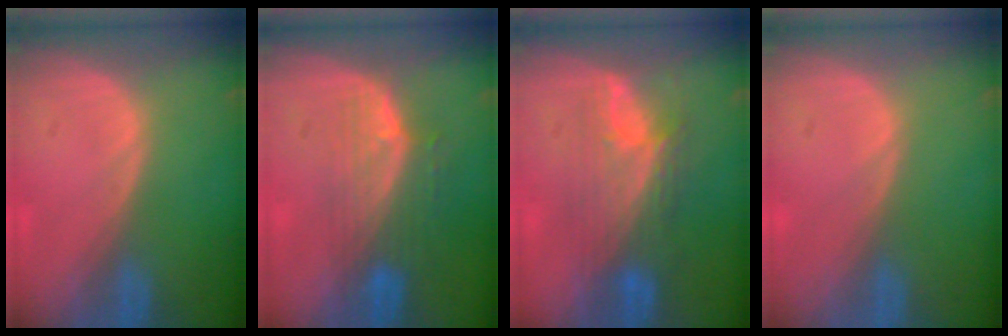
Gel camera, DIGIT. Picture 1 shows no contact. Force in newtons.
{"total": 7.3, "press": 6.5, "slide": 3.3}
{"total": 7.3, "press": 7.1, "slide": 1.5}
{"total": 0.0}